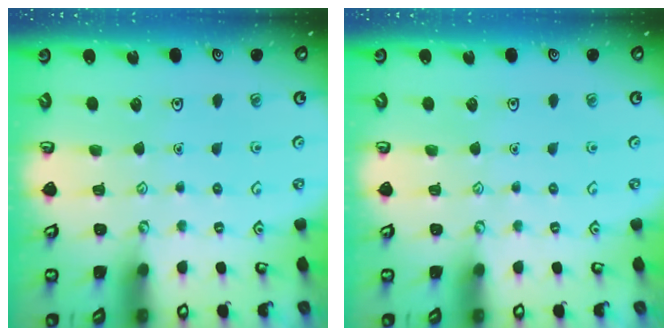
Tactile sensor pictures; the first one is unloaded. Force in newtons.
{"total": 0.0}